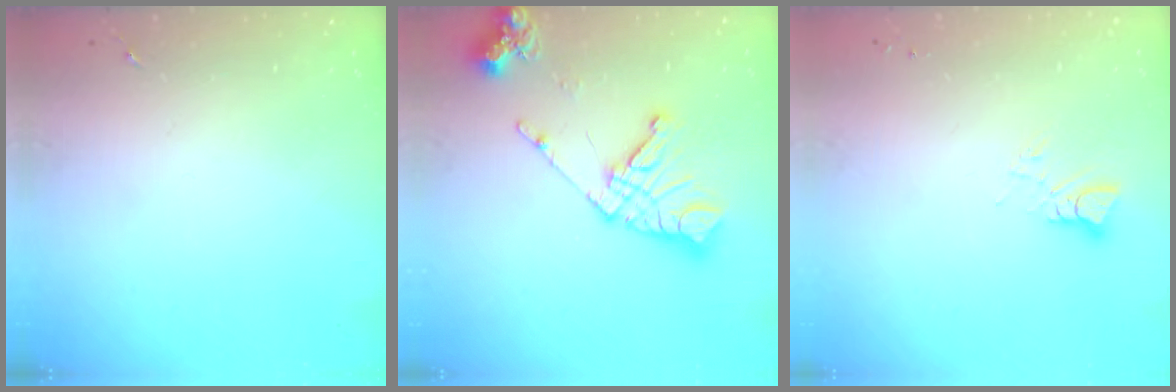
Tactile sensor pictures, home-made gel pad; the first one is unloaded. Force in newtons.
{"total": 16.8, "press": 16.7, "slide": 2.2}
{"total": 3.6, "press": 3.6, "slide": 0.2}